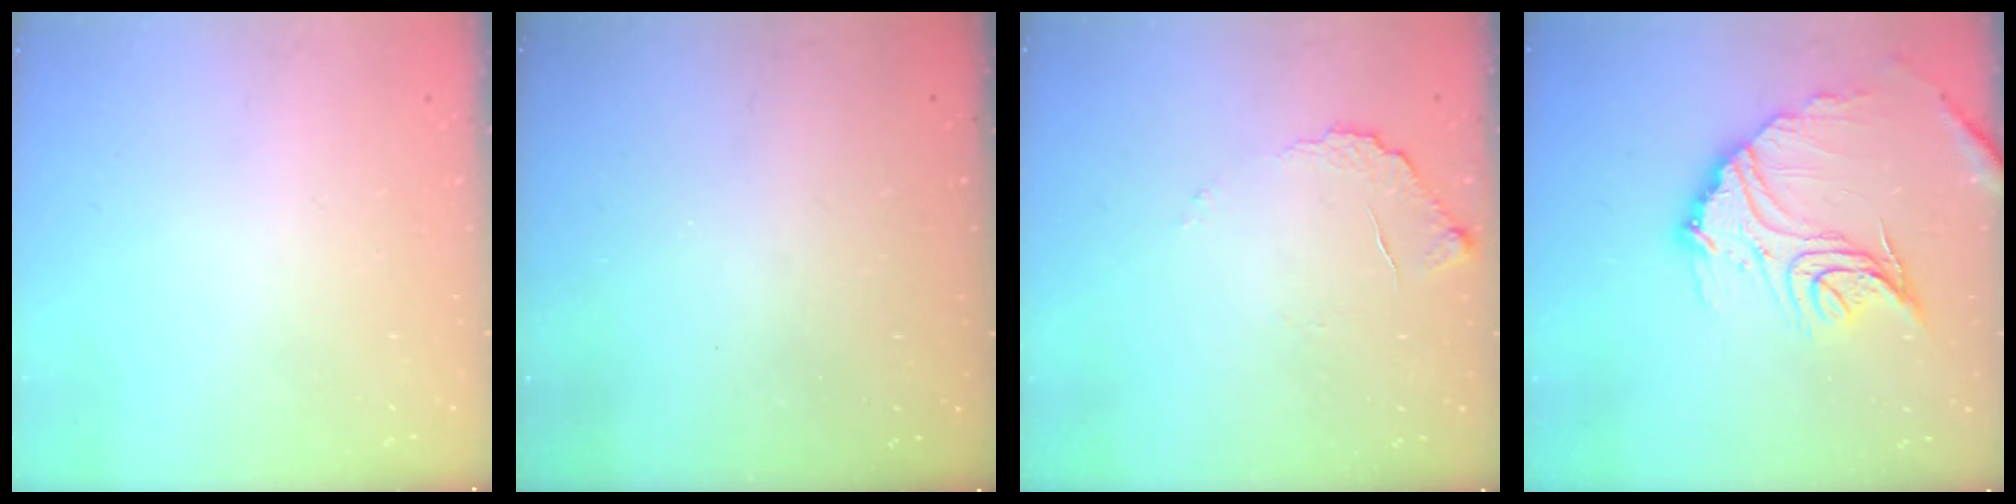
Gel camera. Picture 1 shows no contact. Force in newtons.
{"total": 3.2, "press": 3.2, "slide": 0.1}
{"total": 8.3, "press": 8.3, "slide": 0.3}
{"total": 18.2, "press": 18.1, "slide": 1.8}